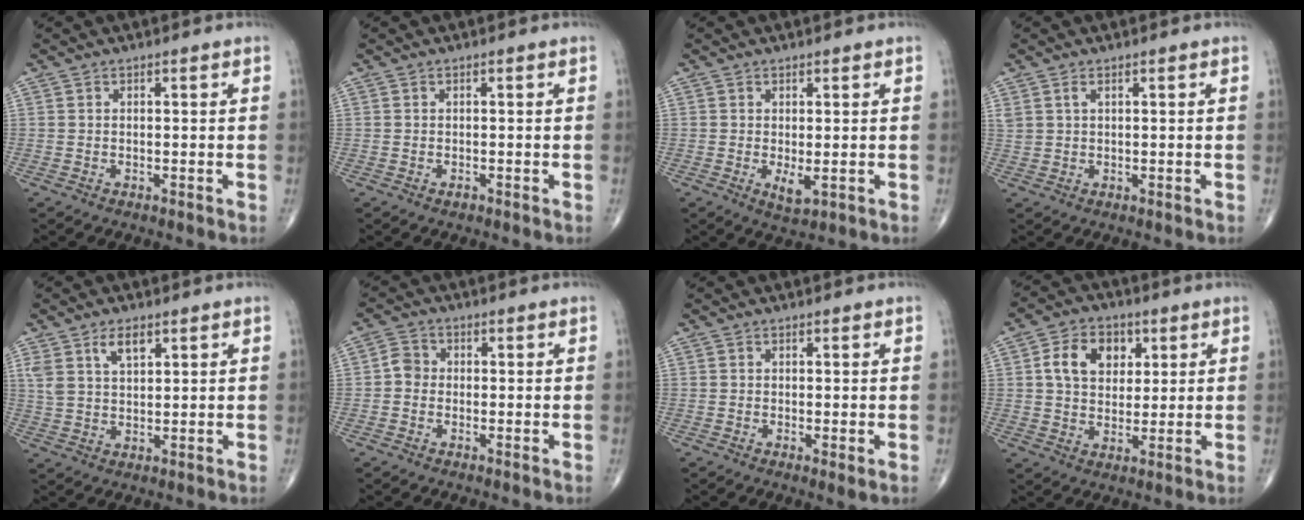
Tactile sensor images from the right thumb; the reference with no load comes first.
{"total": 0.5, "force": [-0.3, 0.3, 0.3], "torque": [-0.004, -0.001, -0.006]}
{"total": 2.6, "force": [-0.3, 1.0, 2.3], "torque": [-0.035, -0.007, 0.000]}
{"total": 1.8, "force": [1.0, 0.8, 1.2], "torque": [-0.029, 0.005, 0.027]}
{"total": 5.6, "force": [3.1, 2.8, 3.8], "torque": [-0.067, -0.012, 0.062]}
{"total": 3.0, "force": [-0.4, 2.7, 1.4], "torque": [-0.012, 0.008, -0.017]}
{"total": 1.4, "force": [-0.2, 0.3, 1.4], "torque": [-0.031, -0.008, -0.006]}
{"total": 9.8, "force": [2.9, 7.2, 6.0], "torque": [-0.075, -0.004, 0.048]}